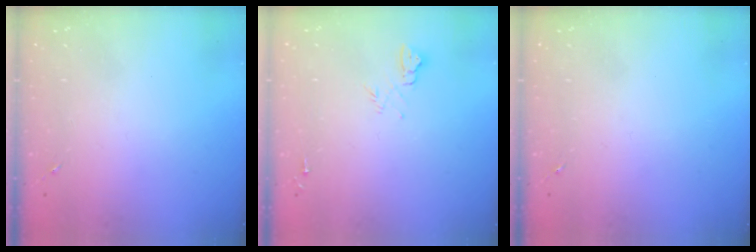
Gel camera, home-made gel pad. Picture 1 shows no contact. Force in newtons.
{"total": 7.1, "press": 7.1, "slide": 0.8}
{"total": 0.0}